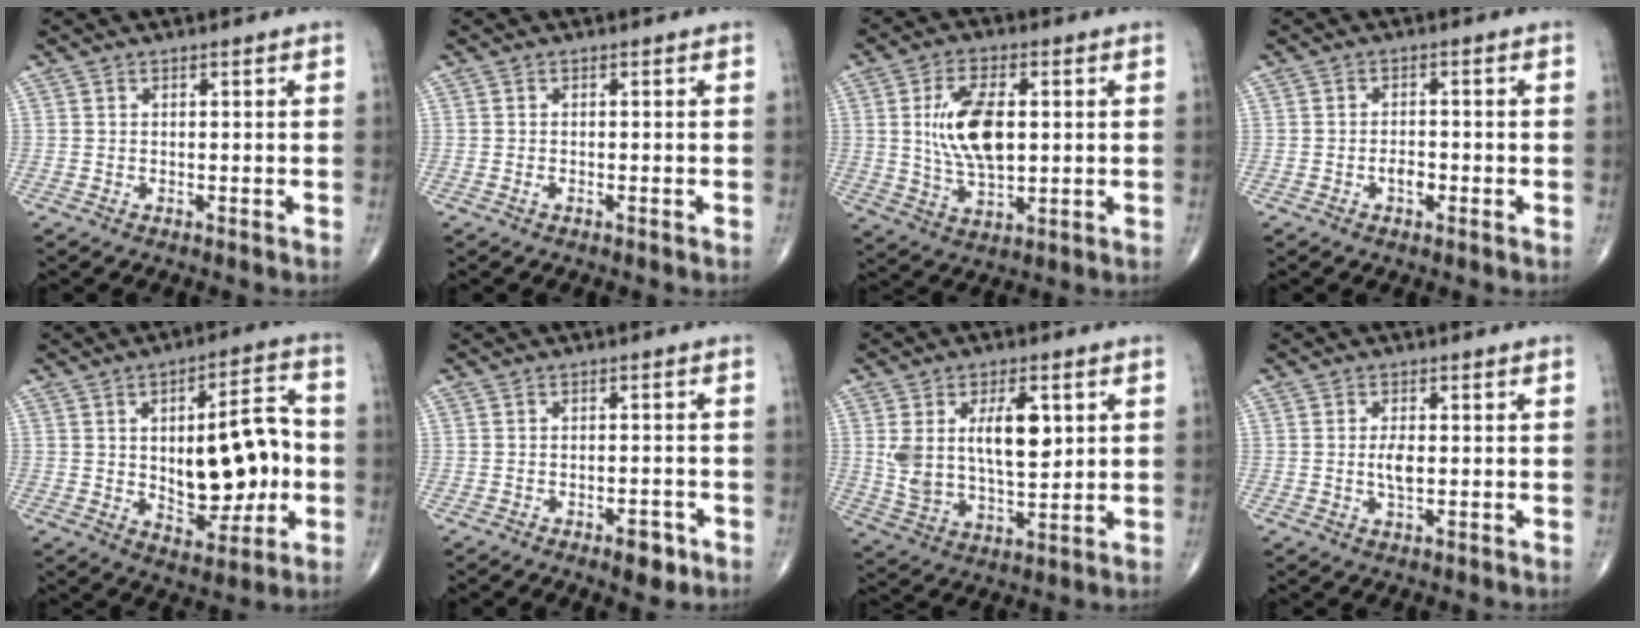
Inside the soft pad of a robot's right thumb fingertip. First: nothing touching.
{"total": 0.5, "force": [-0.3, 0.1, 0.4], "torque": [-0.010, 0.001, -0.006]}
{"total": 12.2, "force": [1.5, 6.1, 10.5], "torque": [-0.189, -0.005, 0.032]}
{"total": 2.6, "force": [-1.0, 1.4, 1.9], "torque": [-0.025, 0.006, -0.018]}
{"total": 17.2, "force": [-0.7, 8.3, 15.0], "torque": [-0.180, 0.020, 0.000]}
{"total": 4.1, "force": [-2.3, 1.7, 2.8], "torque": [-0.029, 0.010, -0.029]}
{"total": 13.6, "force": [3.4, 6.7, 11.4], "torque": [-0.197, -0.014, 0.071]}
{"total": 3.9, "force": [0.0, 1.8, 3.4], "torque": [-0.063, -0.003, -0.001]}